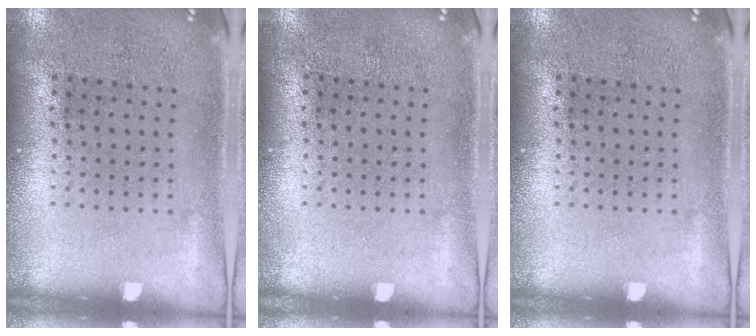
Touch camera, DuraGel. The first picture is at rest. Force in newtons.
{"total": 0.0}
{"total": 0.0}